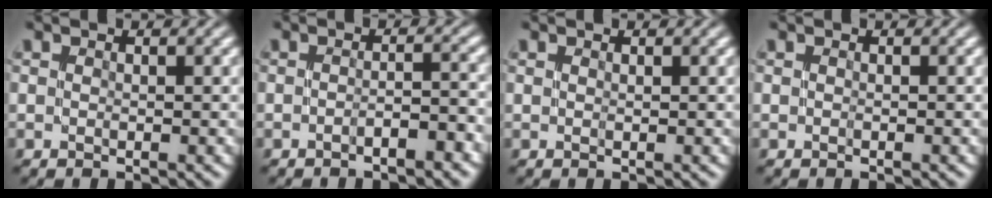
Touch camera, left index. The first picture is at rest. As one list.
[{"total": 2.1, "force": [-1.3, 0.3, 1.7], "torque": [-0.025, 0.009, -0.022]}, {"total": 0.0}, {"total": 0.0}]